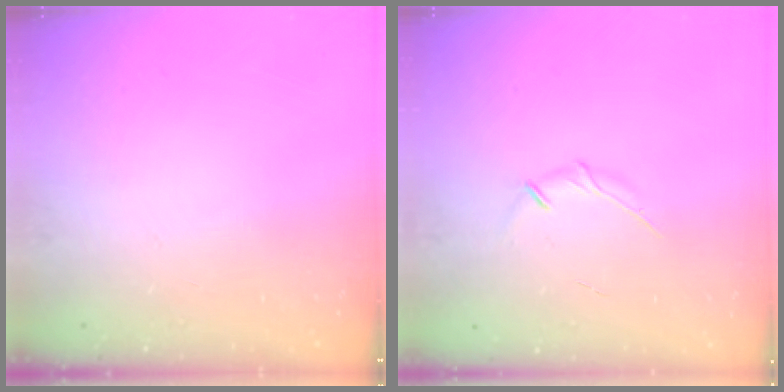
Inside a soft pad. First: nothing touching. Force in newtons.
{"total": 3.5, "press": 3.4, "slide": 0.8}